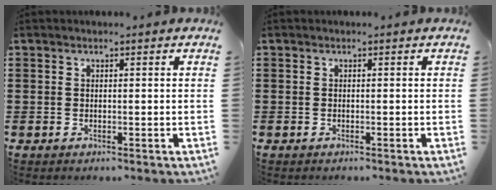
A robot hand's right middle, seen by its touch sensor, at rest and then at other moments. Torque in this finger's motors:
{"motor_torque": [0.00, -0.02, -0.02, 0.01]}